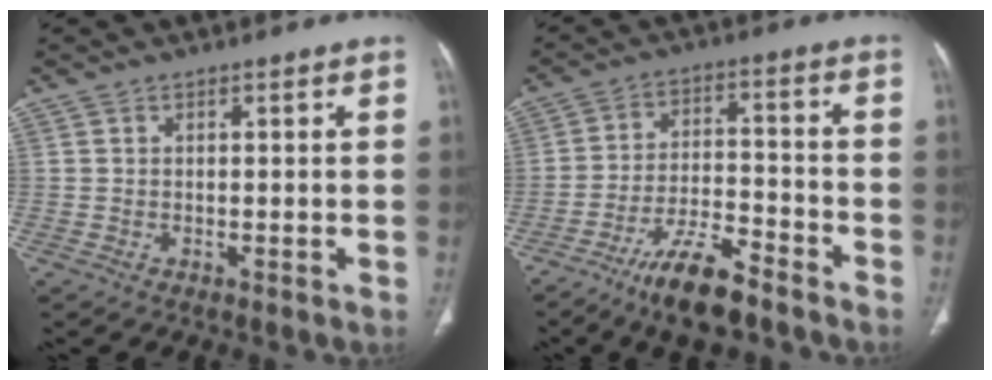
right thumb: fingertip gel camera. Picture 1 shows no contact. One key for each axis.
{"total": 11.1, "fx": -8.1, "fy": 3.2, "fz": 6.8, "tx": -0.121, "ty": 0.050, "tz": -0.144}